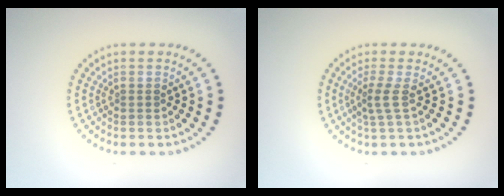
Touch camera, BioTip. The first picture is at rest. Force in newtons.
{"total": 1.9, "press": 1.2, "slide": 1.5}